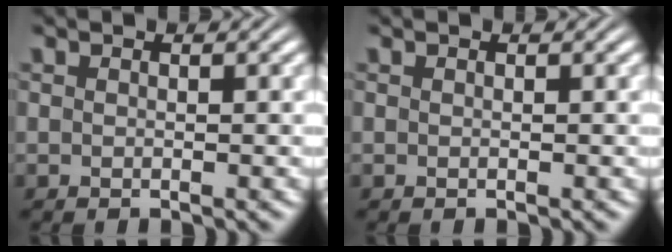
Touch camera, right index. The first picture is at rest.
{"total": 0.0}